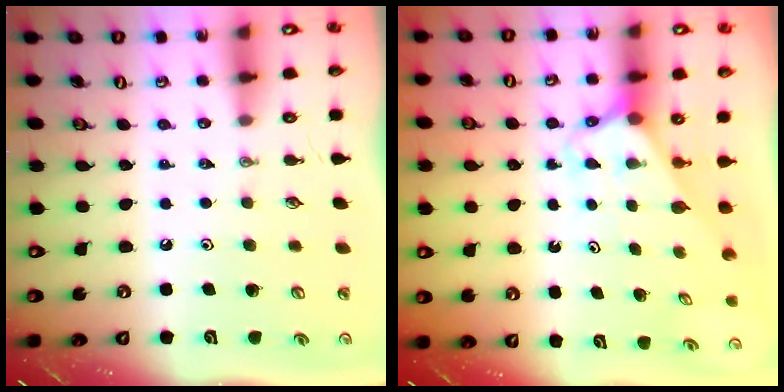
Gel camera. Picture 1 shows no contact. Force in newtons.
{"total": 2.5, "press": 2.5, "slide": 0.2}